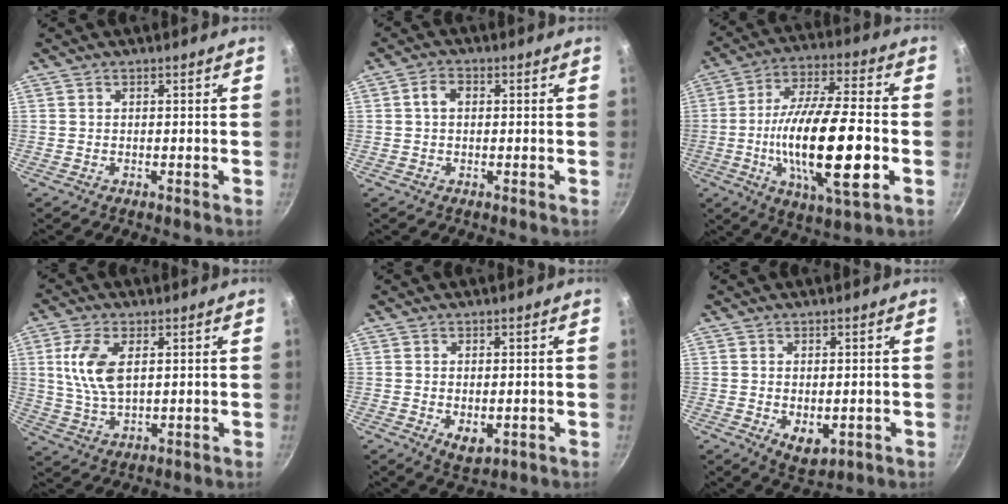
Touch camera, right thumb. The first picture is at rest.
{"total": 2.1, "force": [0.4, 1.4, 1.4], "torque": [-0.020, 0.005, 0.005]}
{"total": 21.8, "force": [-4.1, 6.6, 20.4], "torque": [-0.360, 0.015, -0.077]}
{"total": 9.6, "force": [2.4, 5.1, 7.8], "torque": [-0.154, -0.007, 0.049]}
{"total": 4.3, "force": [-0.6, 2.6, 3.4], "torque": [-0.051, -0.014, -0.002]}
{"total": 5.2, "force": [-0.6, 3.3, 4.0], "torque": [-0.056, -0.013, 0.001]}